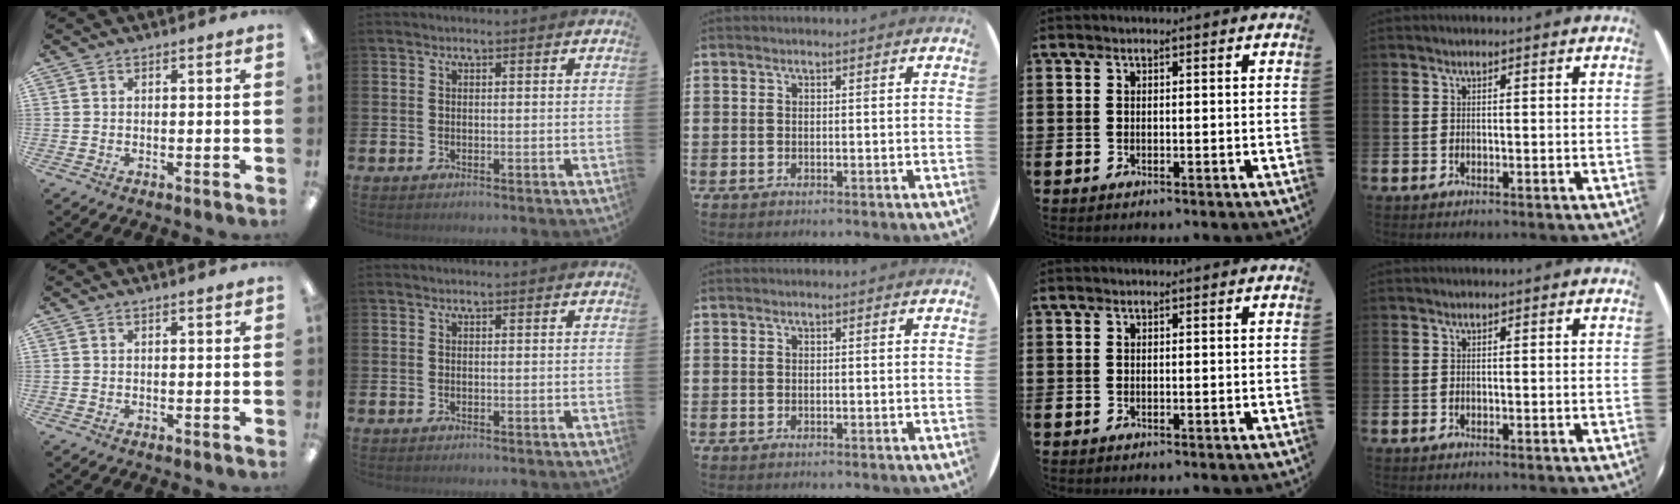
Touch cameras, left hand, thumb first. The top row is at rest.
{"thumb": {"total": 0.6, "force": [0.5, 0.0, 0.4], "torque": [-0.009, 0.001, 0.008]}}